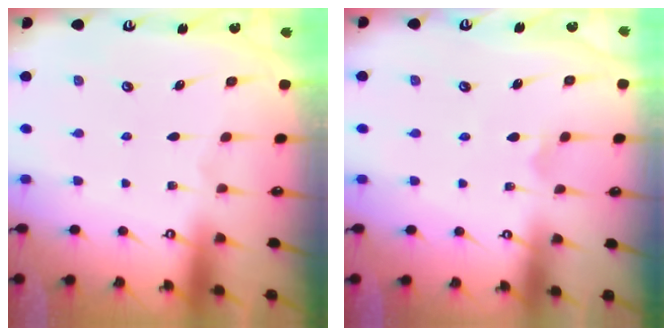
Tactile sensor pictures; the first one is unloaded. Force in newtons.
{"total": 2.9, "press": 2.9, "slide": 0.6}